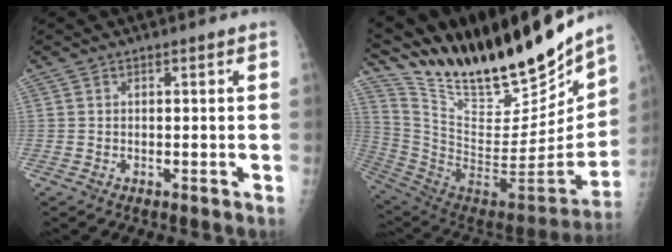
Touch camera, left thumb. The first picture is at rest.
{"total": 31.1, "force": [24.9, 7.8, 16.9], "torque": [-0.254, -0.100, 0.411]}